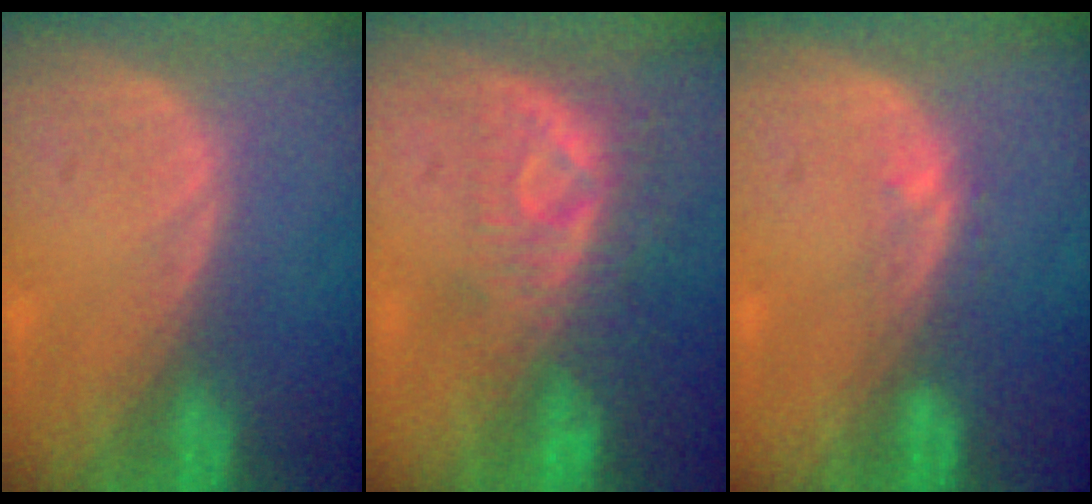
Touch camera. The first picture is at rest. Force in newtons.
{"total": 8.3, "press": 7.4, "slide": 3.7}
{"total": 1.0, "press": 1.0, "slide": 0.2}